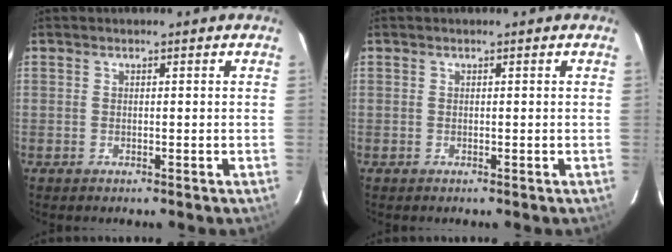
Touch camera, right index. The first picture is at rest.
{"total": 0.0}